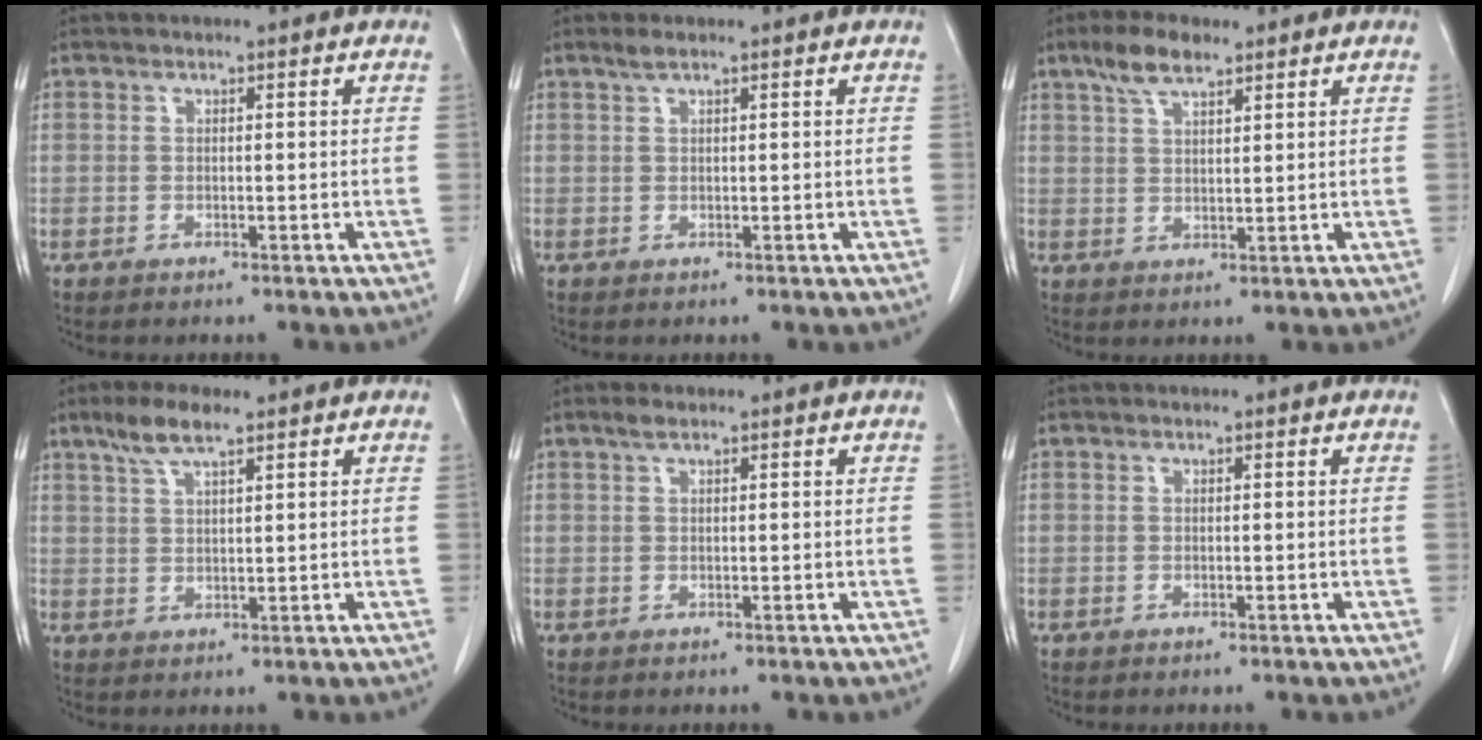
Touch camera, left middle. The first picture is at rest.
{"total": 1.0, "force": [0.8, 0.0, 0.6], "torque": [-0.016, 0.004, 0.018]}
{"total": 5.3, "force": [3.8, 1.5, 3.4], "torque": [-0.074, 0.010, 0.072]}
{"total": 4.8, "force": [3.4, 0.8, 3.3], "torque": [-0.074, 0.007, 0.068]}
{"total": 1.0, "force": [0.7, 0.2, 0.7], "torque": [-0.018, 0.004, 0.016]}
{"total": 0.0}